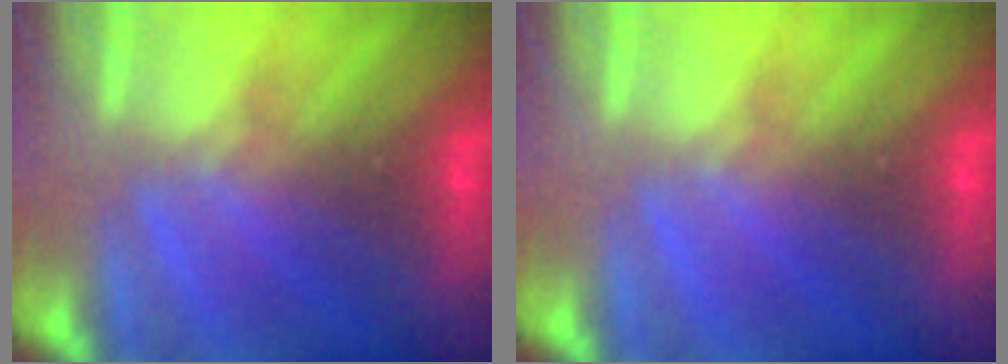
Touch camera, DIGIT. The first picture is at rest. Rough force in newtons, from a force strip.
{"total": 0.0}